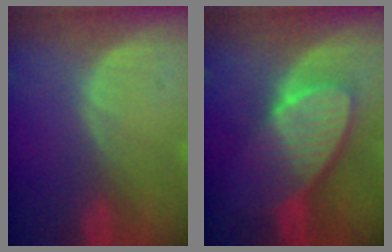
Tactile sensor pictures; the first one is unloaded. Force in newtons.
{"total": 8.3, "press": 7.7, "slide": 3.1}